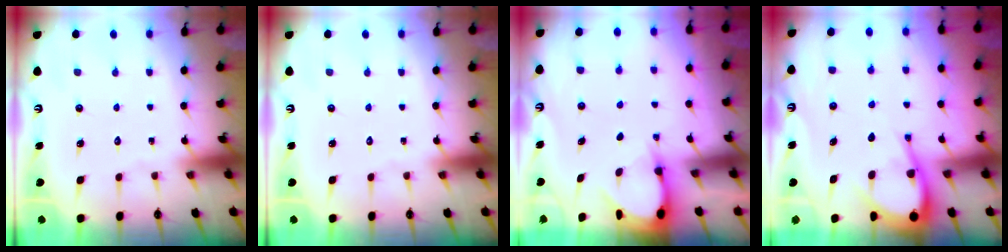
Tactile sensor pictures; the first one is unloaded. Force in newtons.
{"total": 0.0}
{"total": 3.3, "press": 3.3, "slide": 0.4}
{"total": 7.4, "press": 7.4, "slide": 0.8}